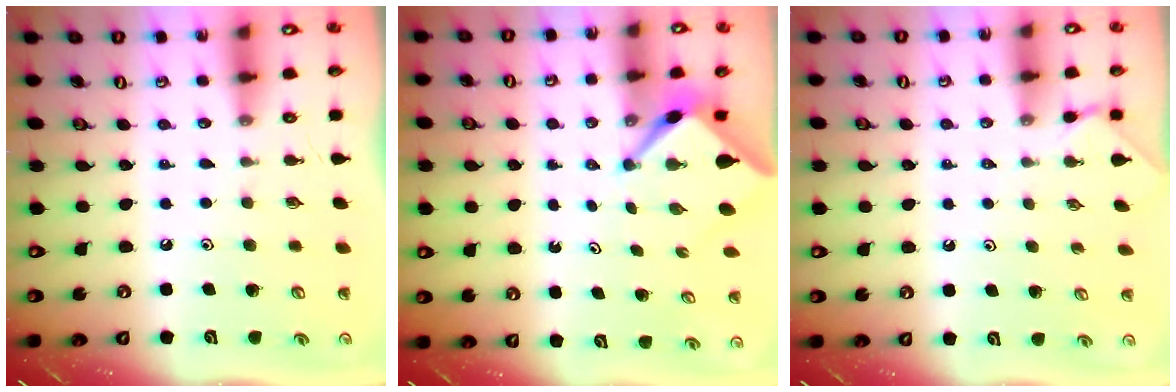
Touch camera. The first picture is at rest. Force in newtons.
{"total": 3.3, "press": 3.3, "slide": 0.2}
{"total": 1.4, "press": 1.4, "slide": 0.2}